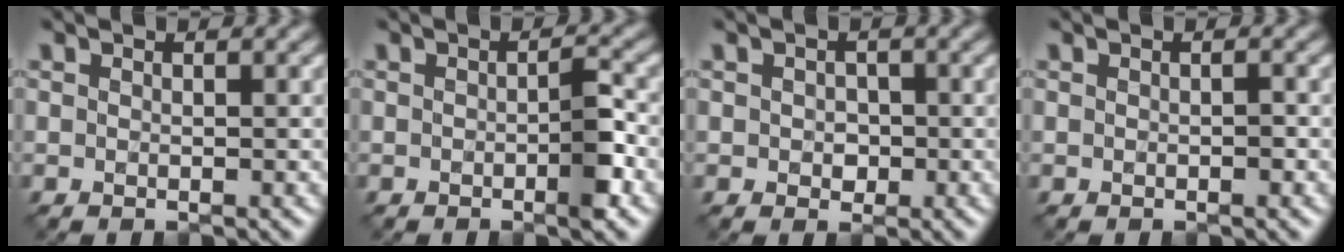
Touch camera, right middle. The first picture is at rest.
{"total": 2.5, "force": [-0.8, 0.4, 2.3], "torque": [-0.036, 0.002, -0.013]}
{"total": 1.4, "force": [-0.1, 1.2, 0.7], "torque": [-0.012, -0.004, -0.004]}
{"total": 0.7, "force": [-0.2, 0.2, 0.6], "torque": [-0.010, 0.002, -0.002]}